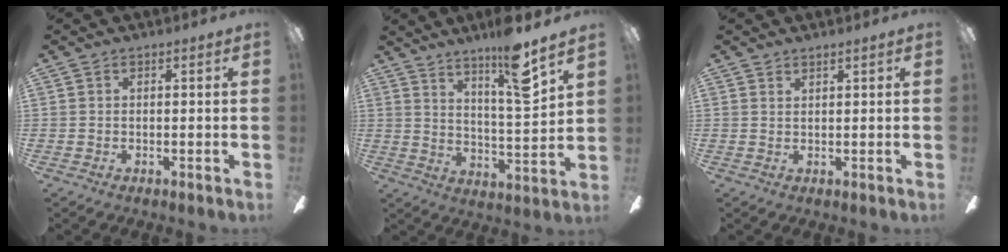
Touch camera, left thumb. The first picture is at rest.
{"total": 13.4, "force": [9.3, 1.6, 9.5], "torque": [-0.158, -0.047, 0.146]}
{"total": 1.2, "force": [1.2, -0.1, 0.2], "torque": [-0.006, -0.001, 0.022]}